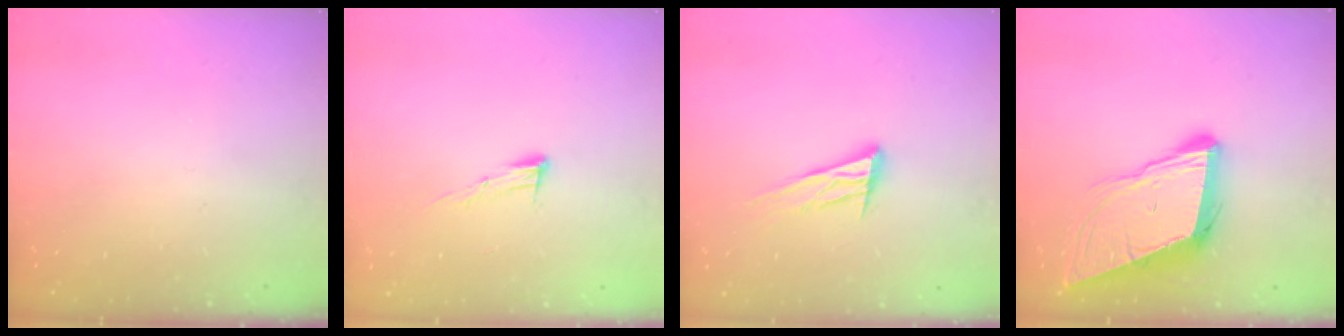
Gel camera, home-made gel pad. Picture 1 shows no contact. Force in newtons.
{"total": 8.5, "press": 8.4, "slide": 1.5}
{"total": 12.7, "press": 12.4, "slide": 2.8}
{"total": 11.7, "press": 11.1, "slide": 3.5}